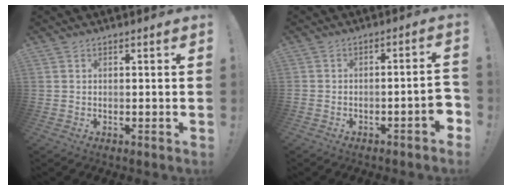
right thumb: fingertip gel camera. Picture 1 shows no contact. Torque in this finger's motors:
{"motor_torque": [1.97, 1.99, 1.45, -0.91, 0.59]}